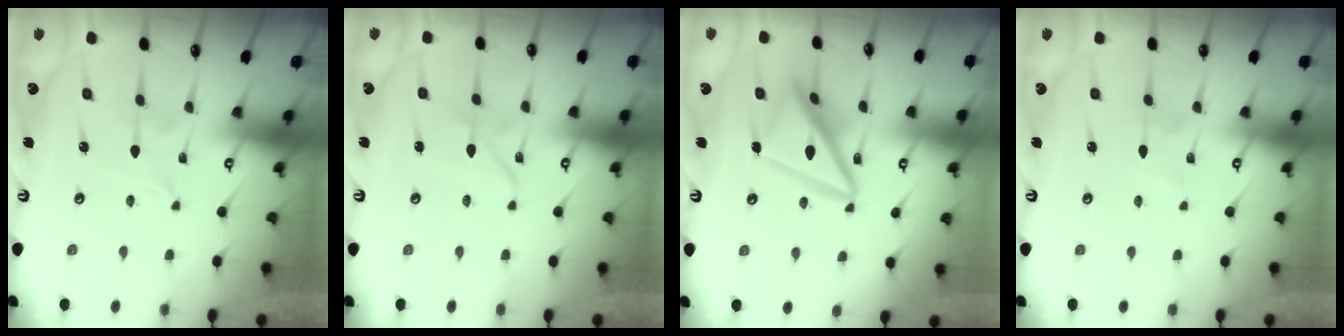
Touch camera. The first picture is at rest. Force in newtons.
{"total": 2.5, "press": 2.5, "slide": 0.2}
{"total": 14.3, "press": 14.2, "slide": 1.5}
{"total": 1.7, "press": 1.7, "slide": 0.2}